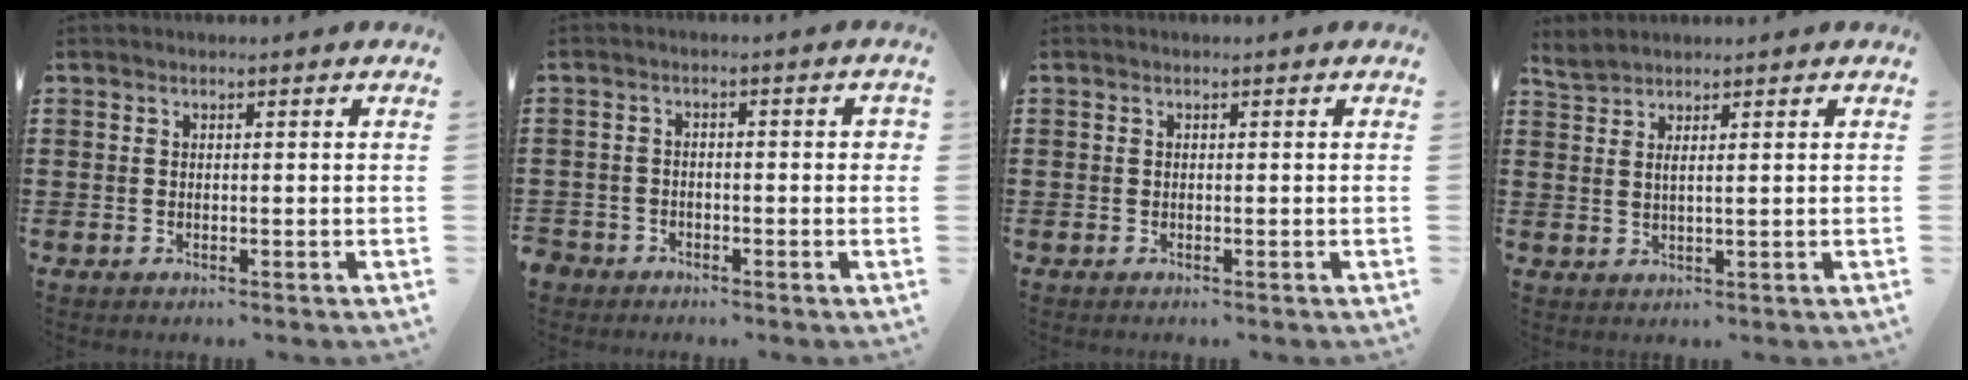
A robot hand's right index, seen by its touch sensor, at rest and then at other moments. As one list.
[{"total": 2.4, "force": [-2.2, 1.1, 0.2], "torque": [-0.009, 0.004, -0.048]}, {"total": 0.0}, {"total": 2.0, "force": [1.8, 0.0, 0.9], "torque": [-0.030, 0.001, 0.030]}]